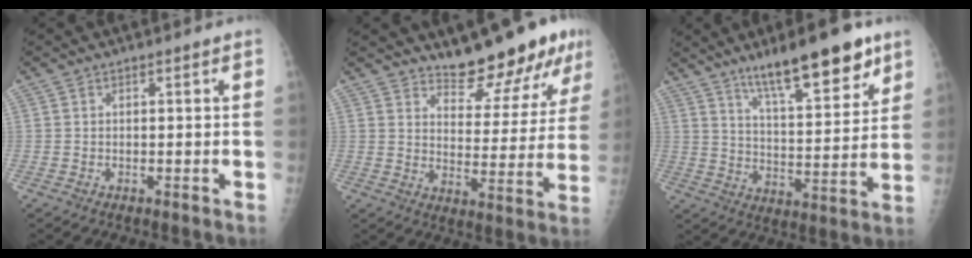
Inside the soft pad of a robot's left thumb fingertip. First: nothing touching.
{"total": 13.1, "force": [10.7, 4.0, 6.4], "torque": [-0.052, -0.083, 0.156]}
{"total": 16.8, "force": [11.1, 4.5, 11.7], "torque": [-0.149, -0.060, 0.181]}